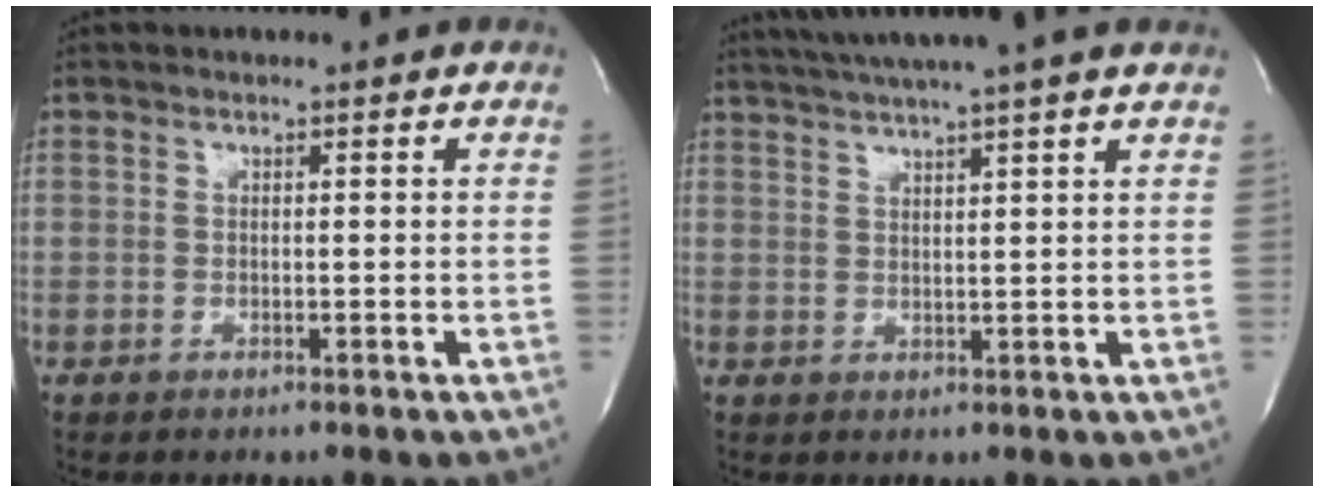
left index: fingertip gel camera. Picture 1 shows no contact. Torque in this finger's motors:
{"motor_torque": [0.45, -0.48, 0.29, 0.10]}